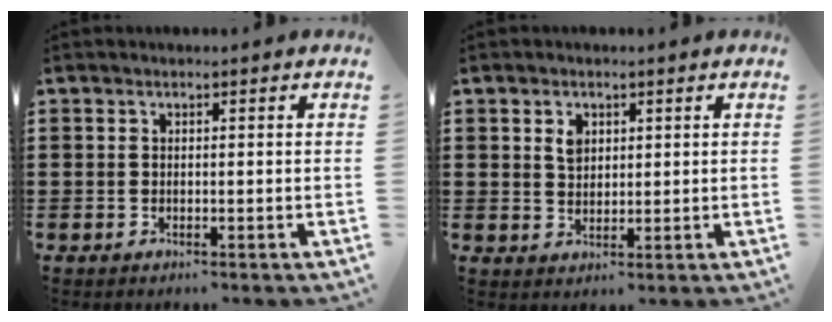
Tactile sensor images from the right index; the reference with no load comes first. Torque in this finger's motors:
{"motor_torque": [0.25, -0.19, 0.07, 0.05]}